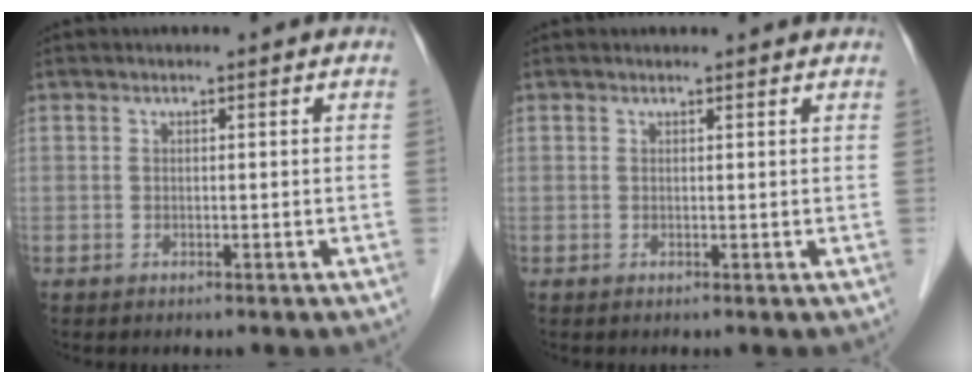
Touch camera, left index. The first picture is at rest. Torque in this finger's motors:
{"motor_torque": [0.52, -0.71, 0.03, 0.00]}